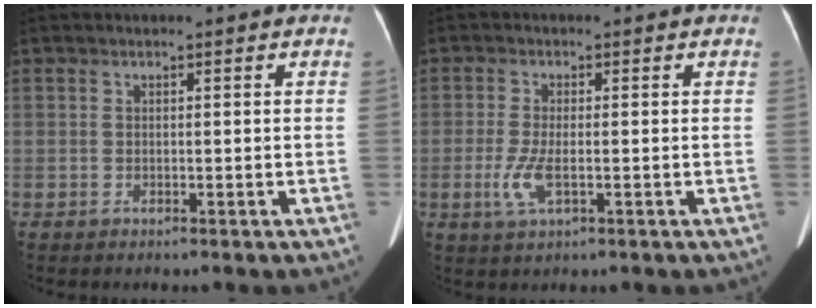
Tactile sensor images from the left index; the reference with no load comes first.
{"total": 4.0, "force": [-1.2, 1.2, 3.6], "torque": [-0.089, -0.009, -0.022]}